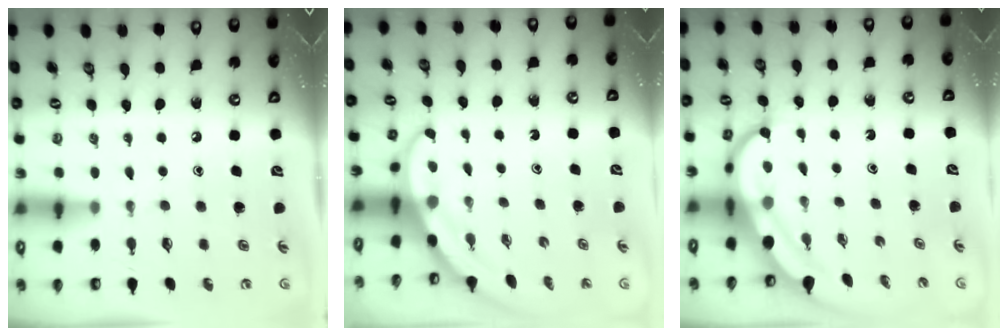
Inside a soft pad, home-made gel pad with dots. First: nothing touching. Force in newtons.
{"total": 3.1, "press": 3.1, "slide": 0.1}
{"total": 6.5, "press": 6.5, "slide": 0.8}